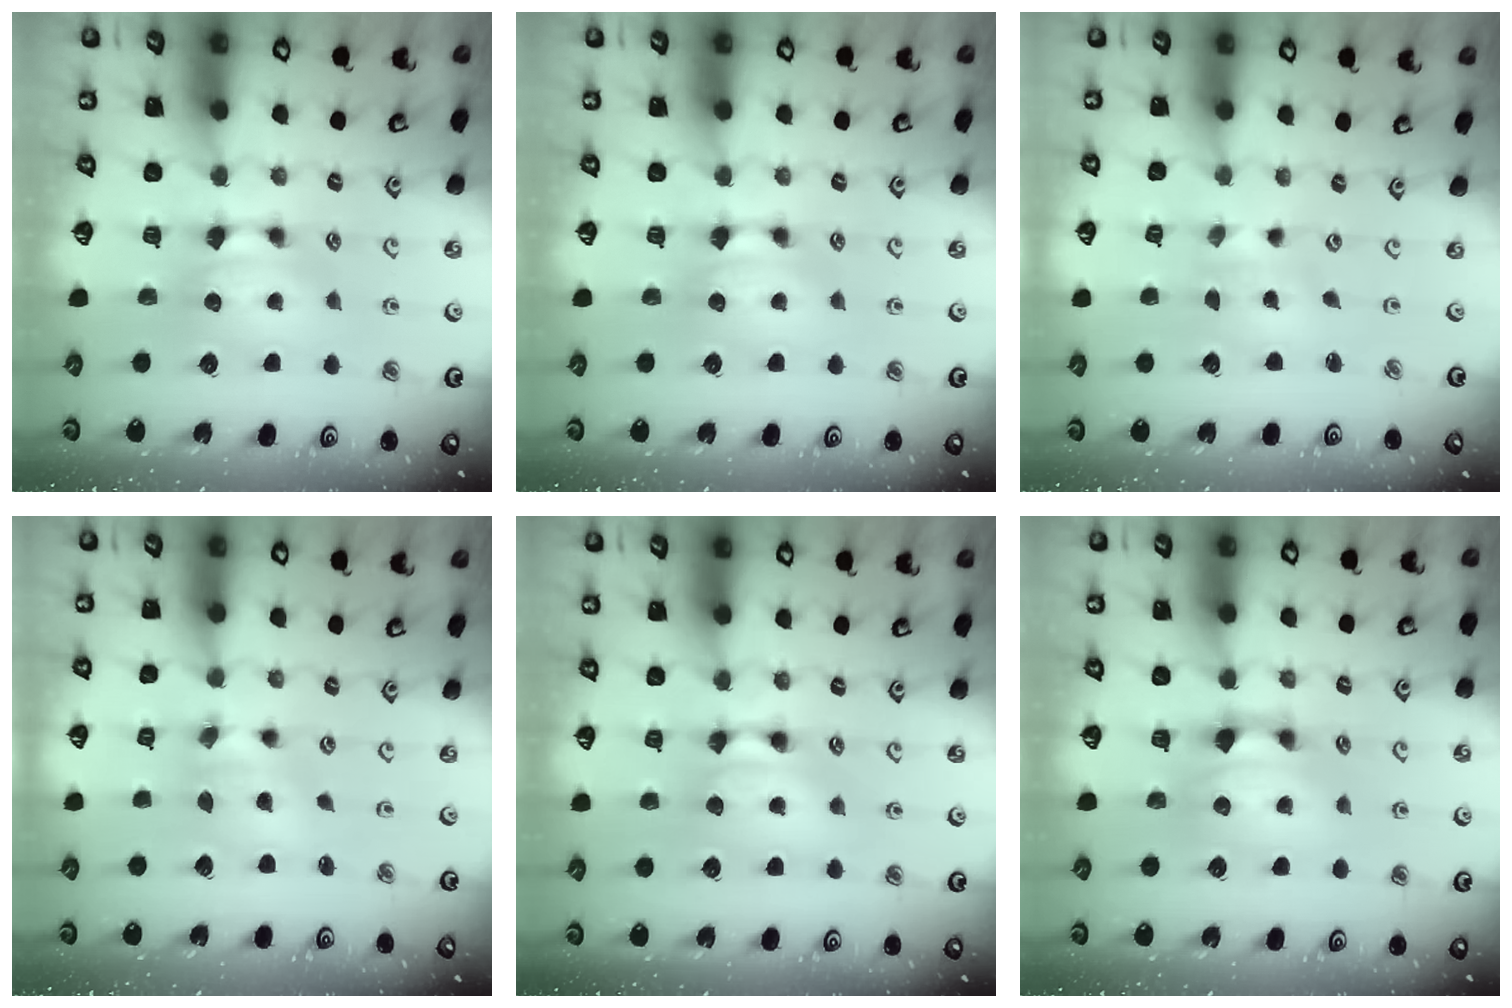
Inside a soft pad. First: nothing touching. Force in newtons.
{"total": 0.0}
{"total": 4.3, "press": 4.3, "slide": 0.7}
{"total": 2.0, "press": 1.5, "slide": 1.3}
{"total": 1.6, "press": 1.6, "slide": 0.1}
{"total": 1.9, "press": 1.3, "slide": 1.4}